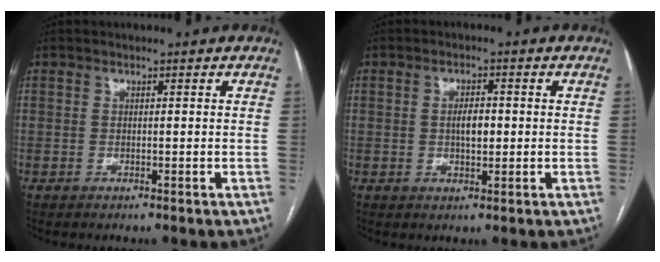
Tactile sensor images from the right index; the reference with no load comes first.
{"total": 3.2, "force": [0.0, 1.3, 2.9], "torque": [-0.048, 0.002, 0.001]}